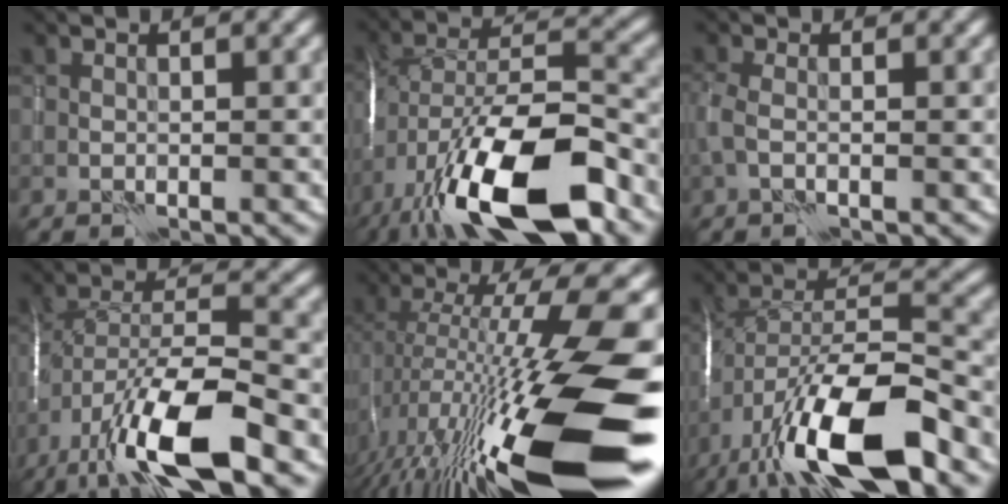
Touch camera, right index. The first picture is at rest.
{"total": 16.4, "force": [-9.3, 5.9, 12.2], "torque": [-0.231, -0.008, -0.164]}
{"total": 1.9, "force": [-0.3, 0.9, 1.6], "torque": [-0.045, -0.002, -0.009]}
{"total": 12.1, "force": [-7.1, 3.6, 9.2], "torque": [-0.175, -0.003, -0.129]}
{"total": 16.6, "force": [-4.5, 3.5, 15.6], "torque": [-0.267, 0.002, -0.072]}
{"total": 14.0, "force": [-7.9, 4.6, 10.6], "torque": [-0.194, 0.000, -0.138]}